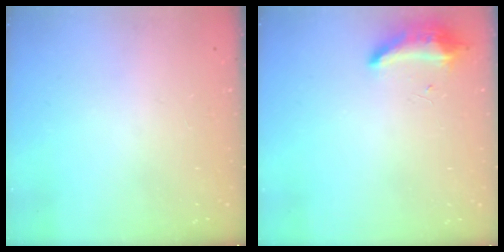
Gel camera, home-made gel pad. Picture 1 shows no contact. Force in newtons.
{"total": 8.0, "press": 8.0, "slide": 0.4}